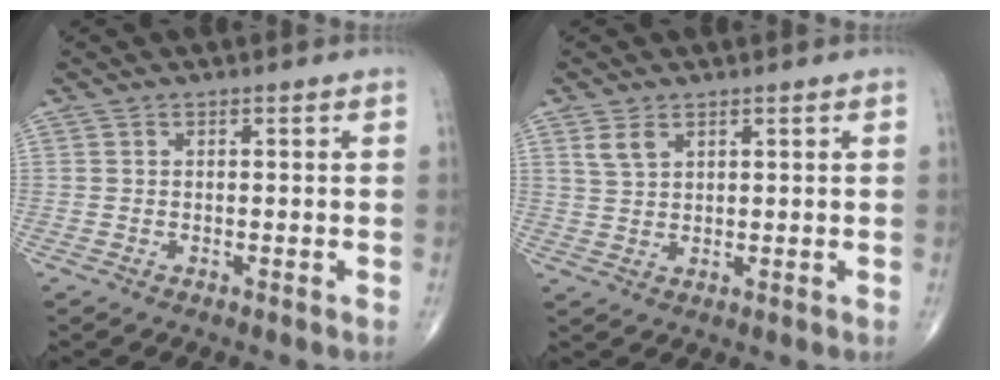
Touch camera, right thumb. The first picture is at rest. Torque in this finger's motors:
{"motor_torque": [-0.43, 0.44, 0.21, 0.12, 0.00]}